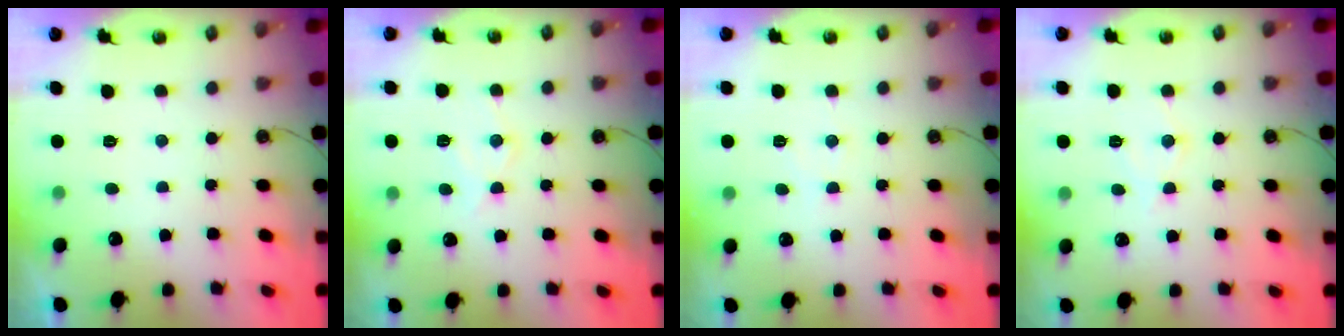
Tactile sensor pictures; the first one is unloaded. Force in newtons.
{"total": 9.5, "press": 9.5, "slide": 0.8}
{"total": 4.7, "press": 4.7, "slide": 0.7}
{"total": 6.1, "press": 6.1, "slide": 0.5}